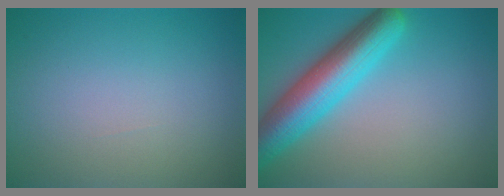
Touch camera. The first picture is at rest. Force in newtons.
{"total": 7.5, "press": 7.5, "slide": 0.3}